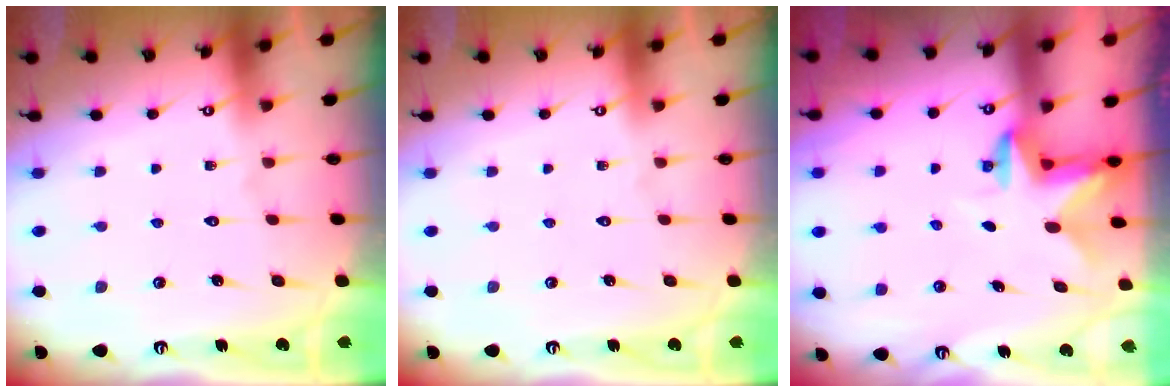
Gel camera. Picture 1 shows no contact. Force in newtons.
{"total": 0.0}
{"total": 2.8, "press": 2.8, "slide": 0.6}